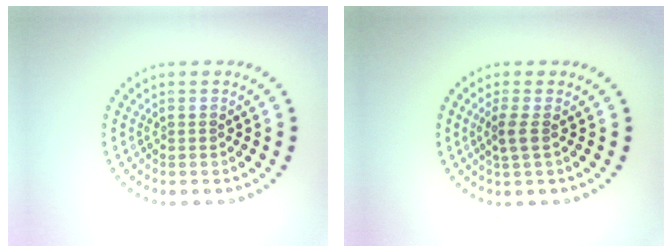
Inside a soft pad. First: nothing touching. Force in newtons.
{"total": 1.5, "press": 1.3, "slide": 0.9}